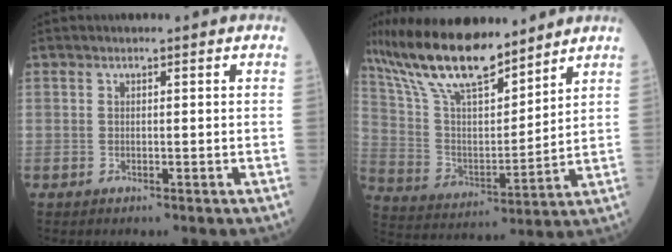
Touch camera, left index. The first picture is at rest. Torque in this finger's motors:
{"motor_torque": [0.69, -0.84, 0.95, 0.21]}